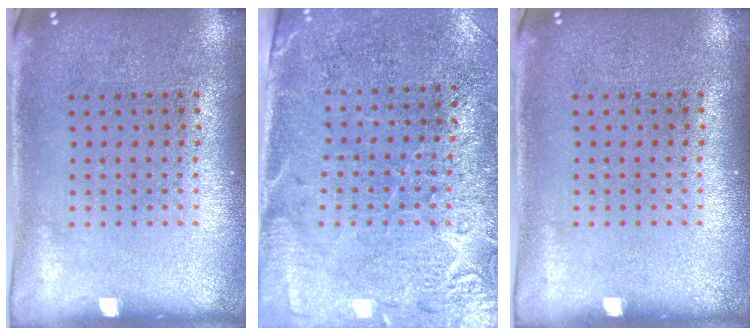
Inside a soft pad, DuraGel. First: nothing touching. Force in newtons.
{"total": 2.8, "press": 2.5, "slide": 1.1}
{"total": 0.0}